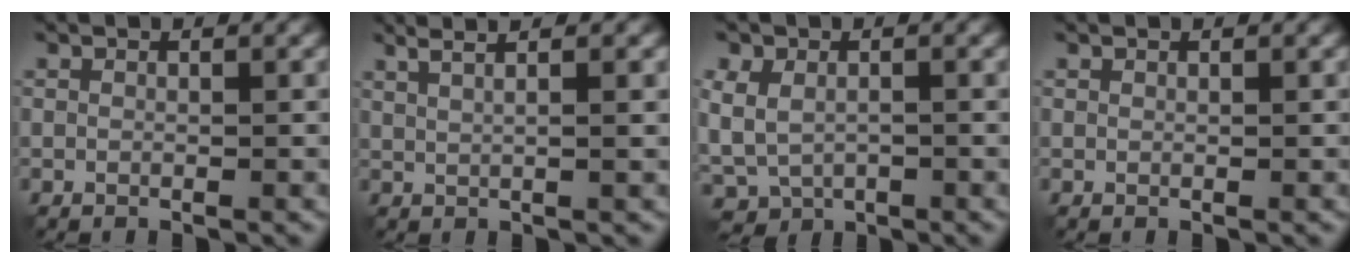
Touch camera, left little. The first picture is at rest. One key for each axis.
{"total": 4.6, "fx": 2.7, "fy": 1.6, "fz": 3.3, "tx": -0.038, "ty": 0.023, "tz": 0.021}
{"total": 4.8, "fx": -0.3, "fy": 3.7, "fz": 3.1, "tx": -0.063, "ty": -0.011, "tz": 0.001}
{"total": 0.0}